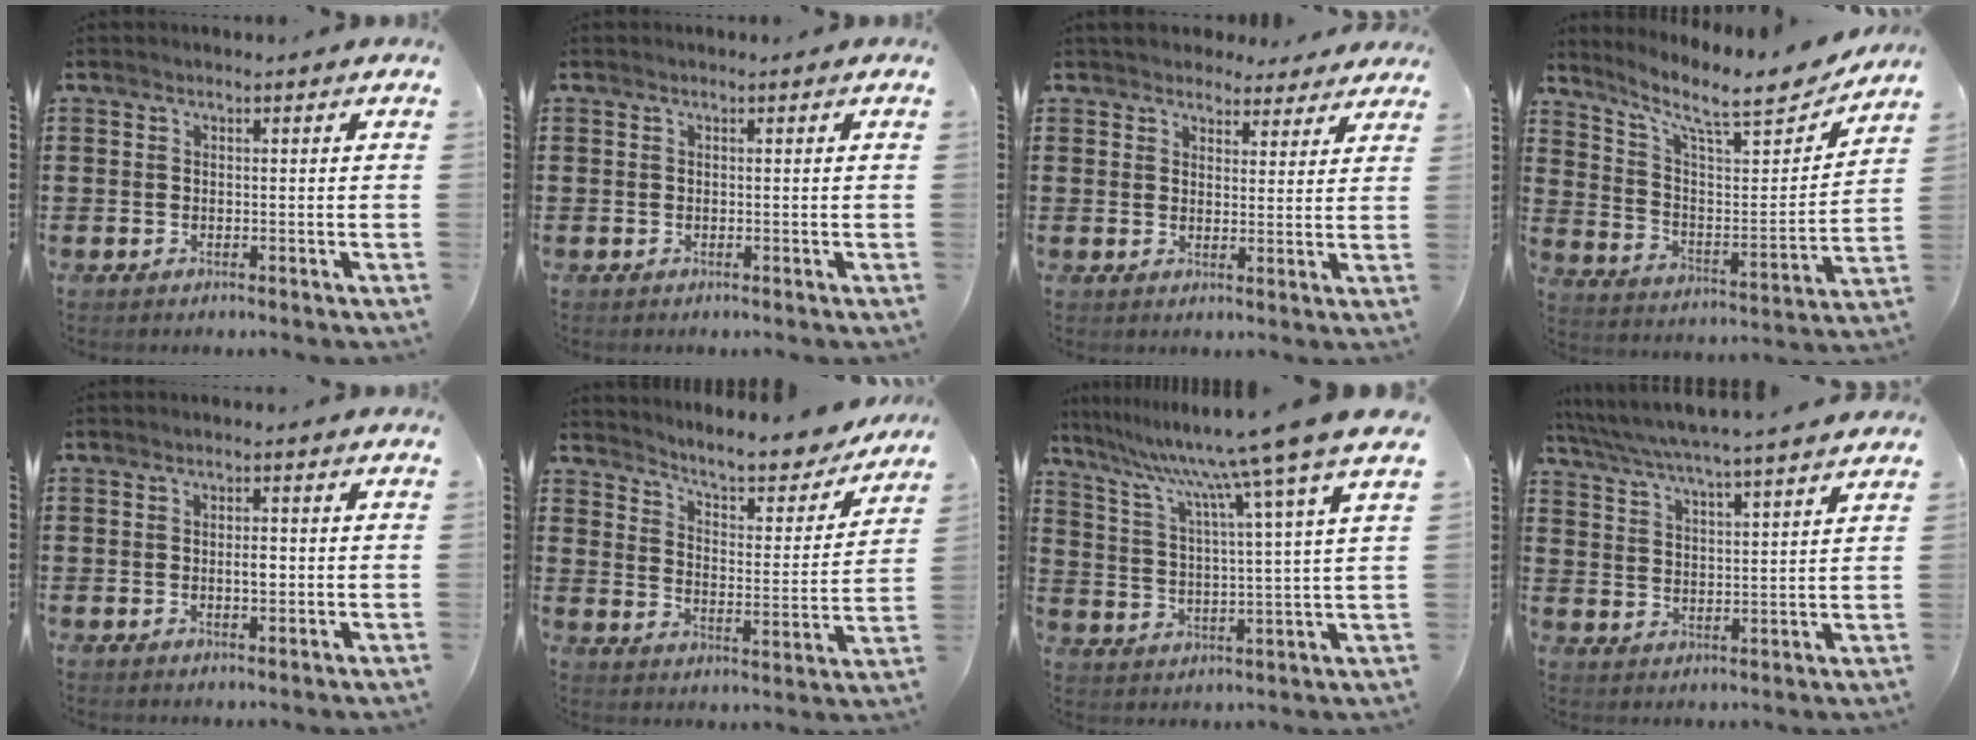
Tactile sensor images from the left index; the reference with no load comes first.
{"total": 0.0}
{"total": 4.0, "force": [3.6, 1.5, 0.4], "torque": [-0.013, -0.004, 0.068]}
{"total": 10.7, "force": [8.7, 2.1, 5.8], "torque": [-0.125, -0.060, 0.141]}
{"total": 2.2, "force": [0.0, 0.7, 2.0], "torque": [-0.031, -0.001, -0.003]}
{"total": 6.2, "force": [5.9, 0.3, 2.1], "torque": [-0.053, -0.050, 0.092]}
{"total": 10.7, "force": [9.0, -1.7, 5.6], "torque": [-0.146, -0.060, 0.139]}
{"total": 4.8, "force": [4.6, -0.6, 1.6], "torque": [-0.051, -0.033, 0.074]}